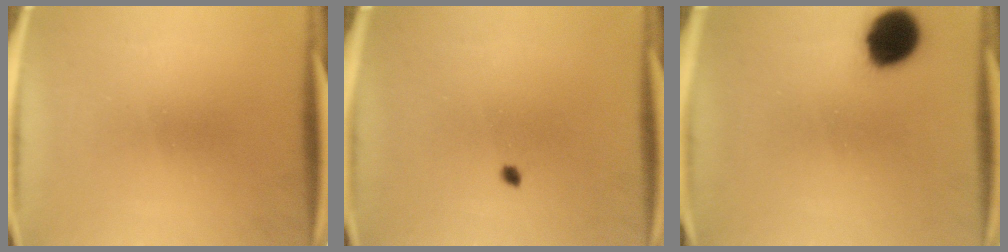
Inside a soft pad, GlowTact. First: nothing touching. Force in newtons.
{"total": 0.8}
{"total": 11.0}